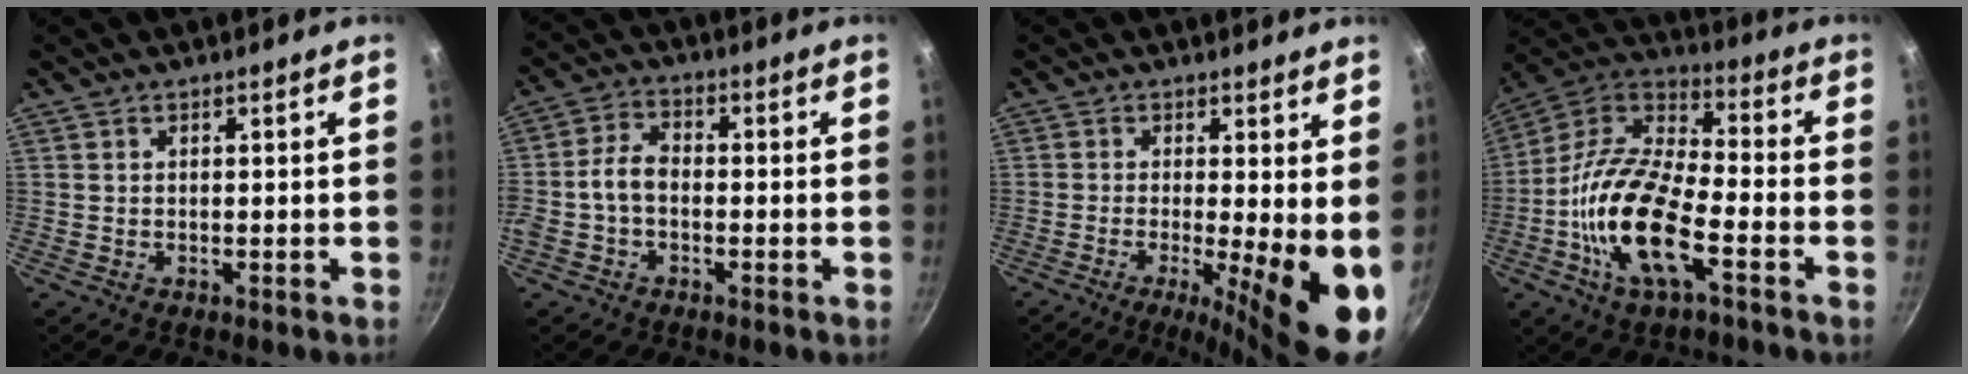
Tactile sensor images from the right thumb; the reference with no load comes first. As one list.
[{"total": 5.8, "force": [-1.3, 3.9, 4.1], "torque": [-0.075, 0.028, -0.036]}, {"total": 12.1, "force": [-1.7, 2.7, 11.6], "torque": [-0.152, -0.018, -0.023]}, {"total": 18.9, "force": [-6.4, 7.9, 16.0], "torque": [-0.305, 0.038, -0.140]}]